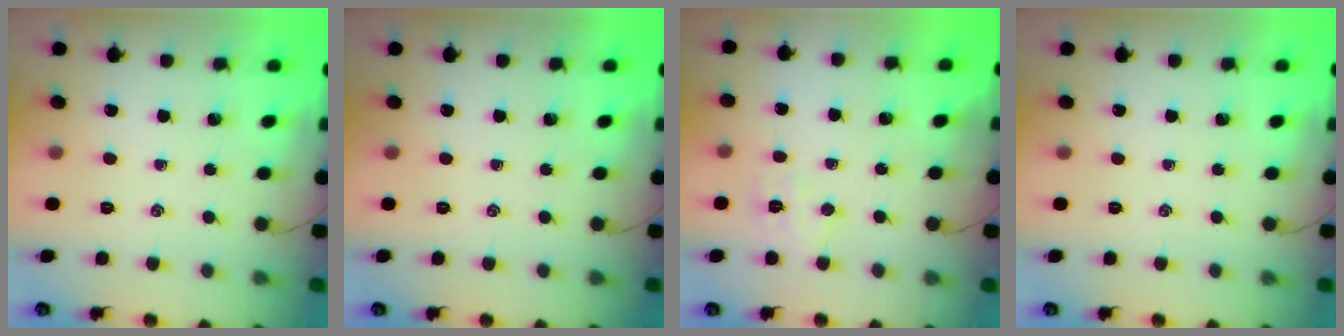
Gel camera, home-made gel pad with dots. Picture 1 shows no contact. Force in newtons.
{"total": 0.0}
{"total": 6.8, "press": 6.7, "slide": 1.2}
{"total": 0.0}